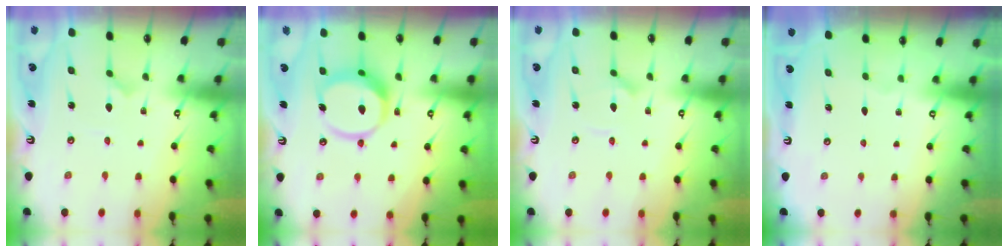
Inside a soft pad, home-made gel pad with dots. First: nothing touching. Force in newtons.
{"total": 11.8, "press": 11.7, "slide": 1.5}
{"total": 3.9, "press": 3.8, "slide": 0.4}
{"total": 0.0}